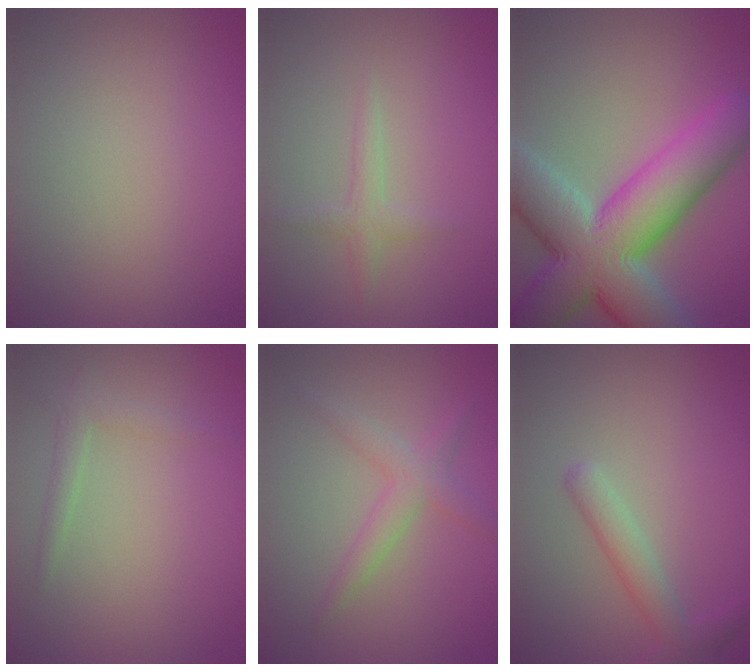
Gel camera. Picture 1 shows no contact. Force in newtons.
{"total": 1.5, "press": 1.5, "slide": 0.1}
{"total": 13.9, "press": 13.8, "slide": 1.0}
{"total": 1.5, "press": 1.4, "slide": 0.1}
{"total": 2.5, "press": 2.5, "slide": 0.1}
{"total": 2.6, "press": 2.5, "slide": 0.1}